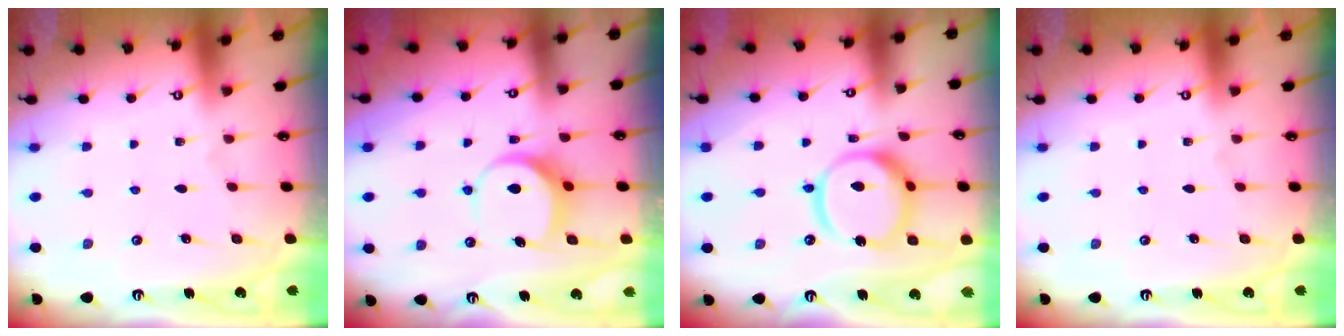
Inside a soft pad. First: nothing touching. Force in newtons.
{"total": 7.4, "press": 7.4, "slide": 1.1}
{"total": 15.2, "press": 15.1, "slide": 1.8}
{"total": 0.0}